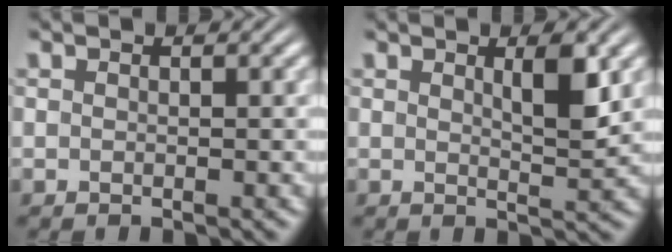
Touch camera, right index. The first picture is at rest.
{"total": 2.6, "force": [1.1, 0.2, 2.3], "torque": [-0.034, -0.013, 0.021]}